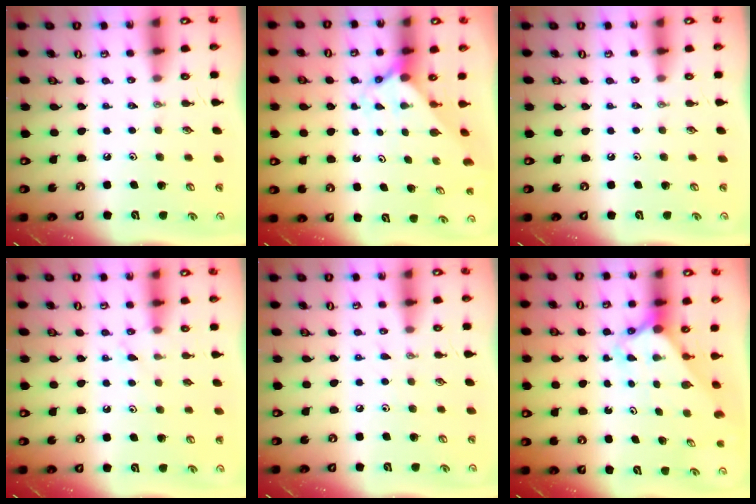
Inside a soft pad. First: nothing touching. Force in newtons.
{"total": 1.8, "press": 1.8, "slide": 0.2}
{"total": 0.0}
{"total": 7.6, "press": 7.6, "slide": 0.5}
{"total": 3.0, "press": 3.0, "slide": 0.3}
{"total": 2.6, "press": 2.6, "slide": 0.2}